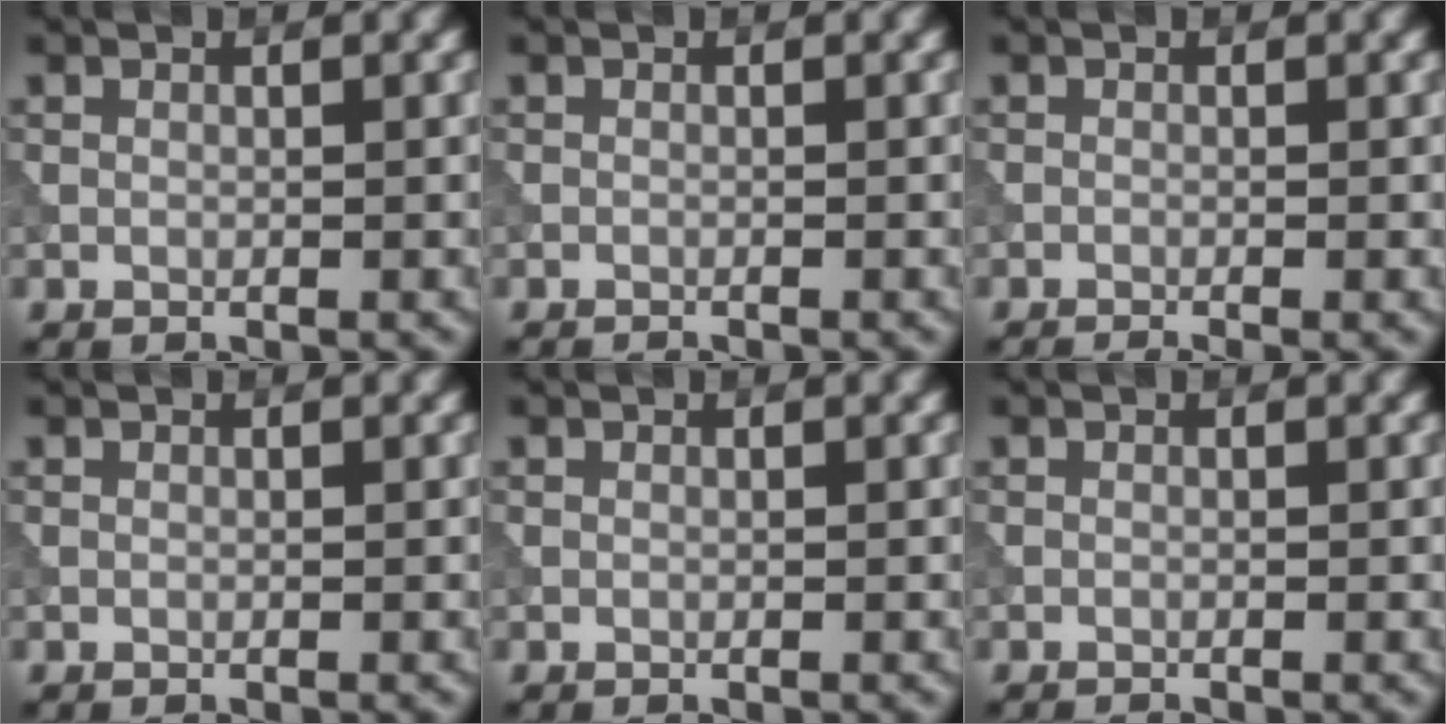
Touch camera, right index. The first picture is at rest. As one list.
[{"total": 0.8, "force": [-0.8, 0.2, 0.3], "torque": [0.003, -0.002, -0.015]}, {"total": 2.0, "force": [-1.1, 0.5, 1.5], "torque": [-0.014, -0.007, -0.019]}, {"total": 0.0}, {"total": 0.0}, {"total": 0.5, "force": [-0.4, 0.1, 0.3], "torque": [0.002, -0.003, -0.010]}]